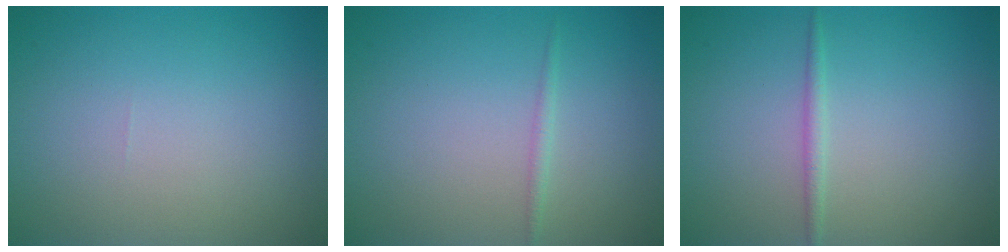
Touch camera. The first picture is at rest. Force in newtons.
{"total": 0.7, "press": 0.7, "slide": 0.0}
{"total": 1.1, "press": 1.1, "slide": 0.0}